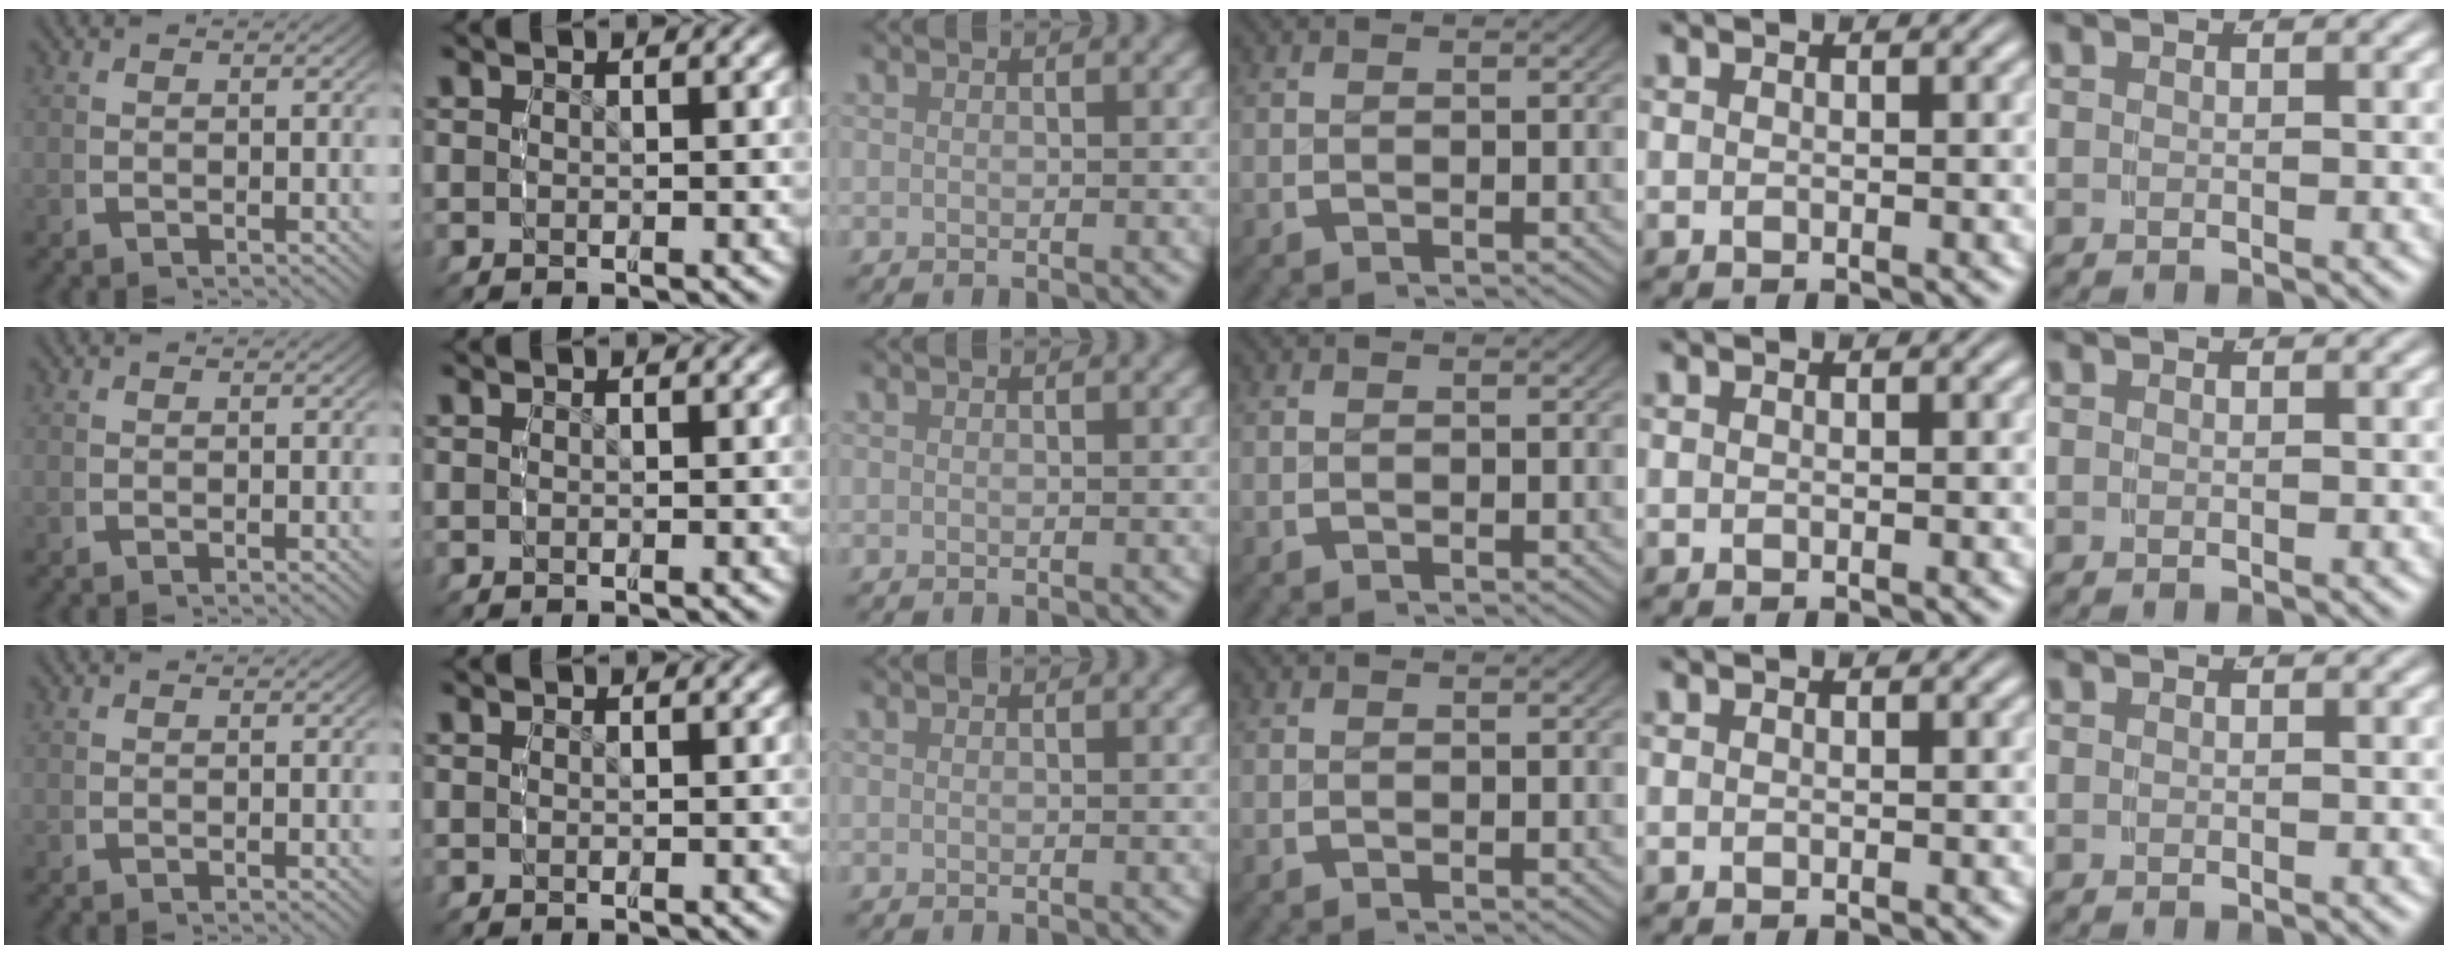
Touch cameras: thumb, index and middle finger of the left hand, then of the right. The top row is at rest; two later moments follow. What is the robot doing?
{"motion": "reach", "object": "coat"}